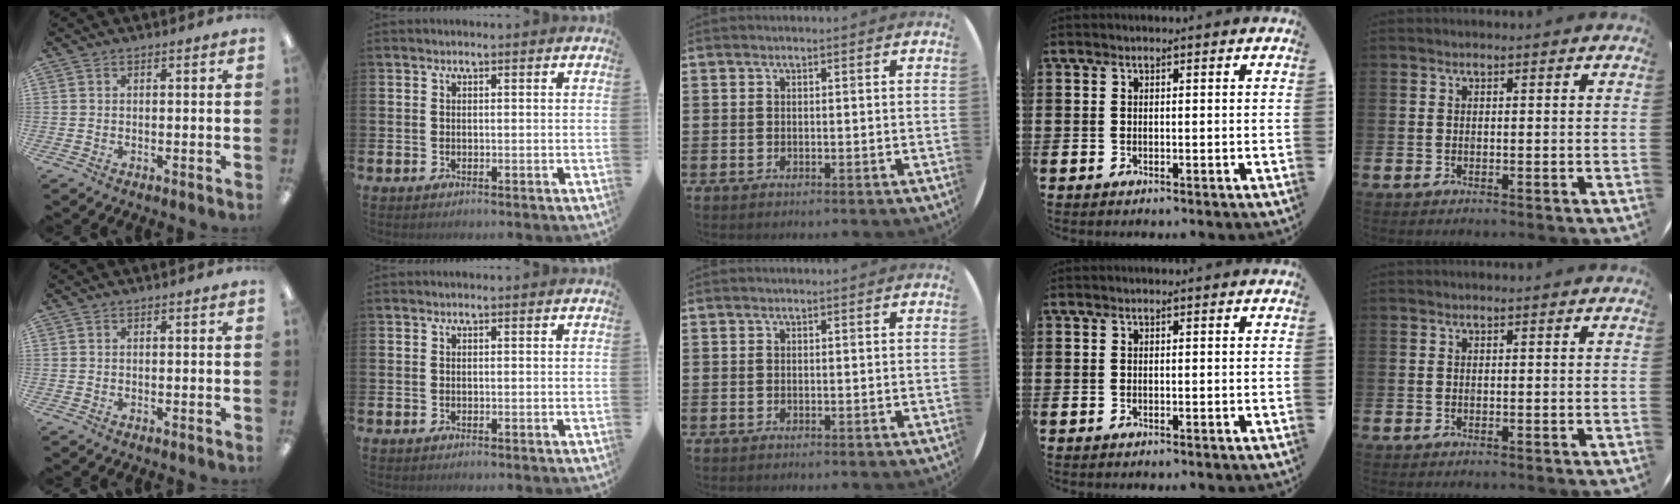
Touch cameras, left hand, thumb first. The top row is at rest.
{}